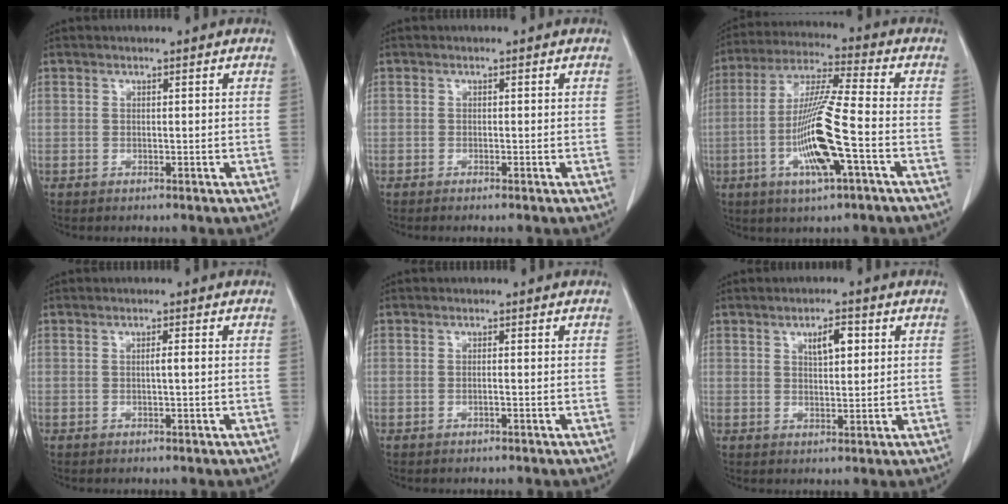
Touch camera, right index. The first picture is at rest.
{"total": 0.6, "force": [-0.4, -0.1, 0.4], "torque": [-0.008, 0.000, -0.008]}
{"total": 13.5, "force": [-3.8, 0.5, 12.9], "torque": [-0.259, -0.008, -0.075]}
{"total": 1.1, "force": [0.0, -0.1, 1.1], "torque": [-0.020, 0.001, -0.001]}
{"total": 0.6, "force": [-0.2, -0.1, 0.5], "torque": [-0.009, 0.001, -0.004]}
{"total": 3.9, "force": [1.5, 1.4, 3.3], "torque": [-0.053, 0.001, 0.025]}